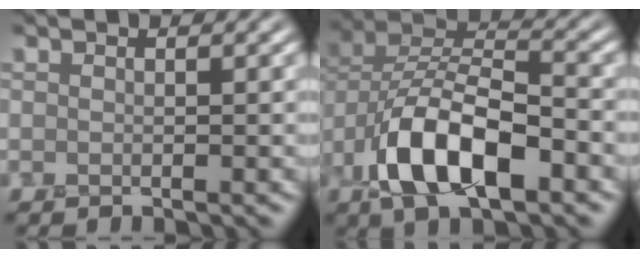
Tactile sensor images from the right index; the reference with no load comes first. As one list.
[{"total": 9.4, "force": [-3.8, 4.9, 7.1], "torque": [-0.134, 0.014, -0.075]}]